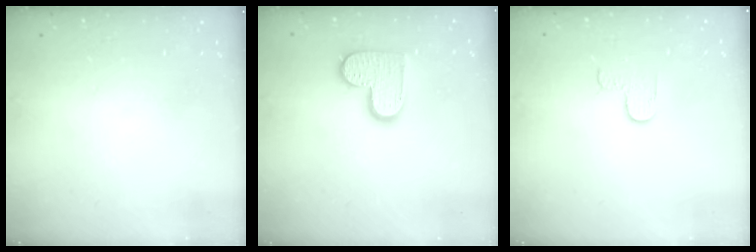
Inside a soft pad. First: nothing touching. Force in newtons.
{"total": 11.7, "press": 11.6, "slide": 0.6}
{"total": 2.7, "press": 2.6, "slide": 0.4}